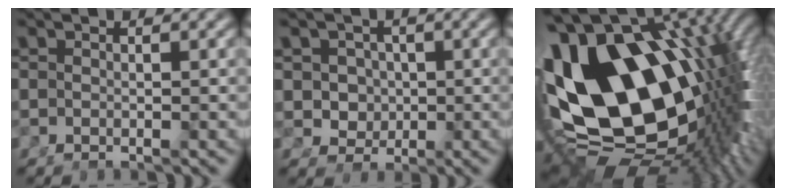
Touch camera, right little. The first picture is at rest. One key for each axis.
{"total": 5.3, "fx": 0.0, "fy": 4.8, "fz": 2.1, "tx": -0.051, "ty": -0.027, "tz": 0.010}
{"total": 36.4, "fx": -3.1, "fy": 22.6, "fz": 28.4, "tx": -0.468, "ty": -0.077, "tz": -0.007}